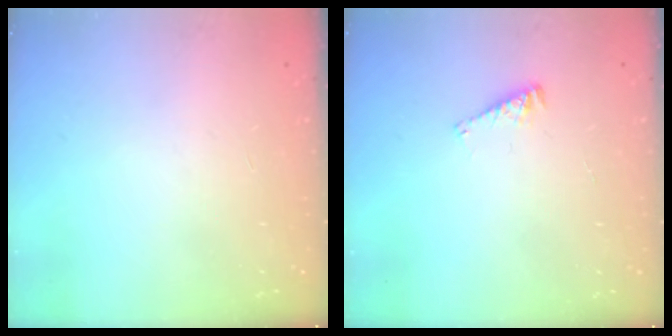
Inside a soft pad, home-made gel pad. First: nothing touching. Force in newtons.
{"total": 2.6, "press": 2.6, "slide": 0.3}